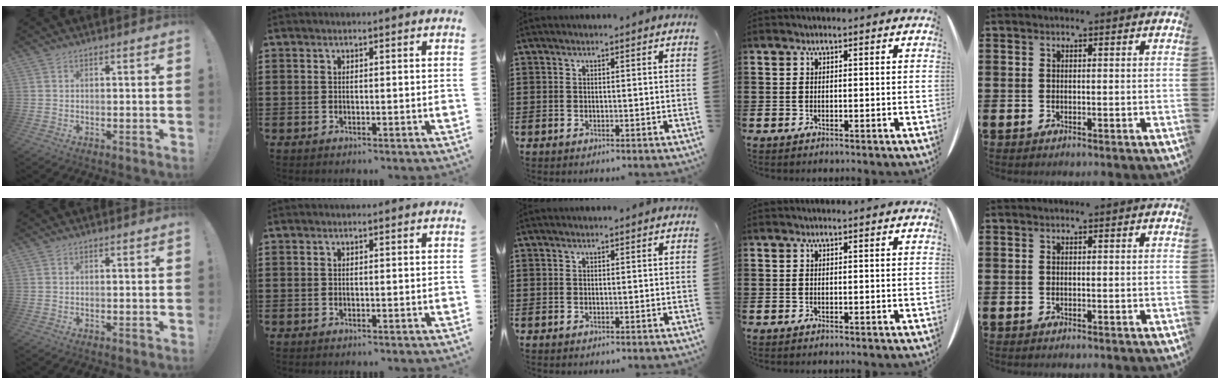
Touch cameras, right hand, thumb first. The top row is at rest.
{}